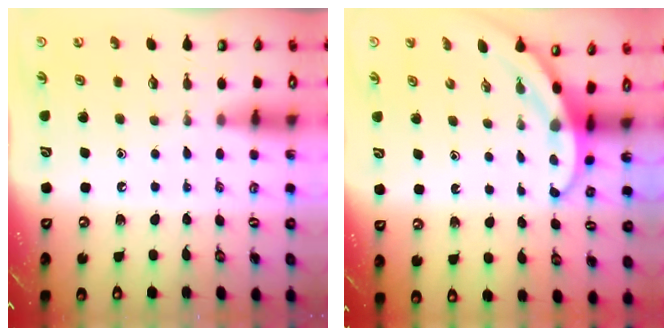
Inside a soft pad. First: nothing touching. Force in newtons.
{"total": 2.9, "press": 2.9, "slide": 0.1}